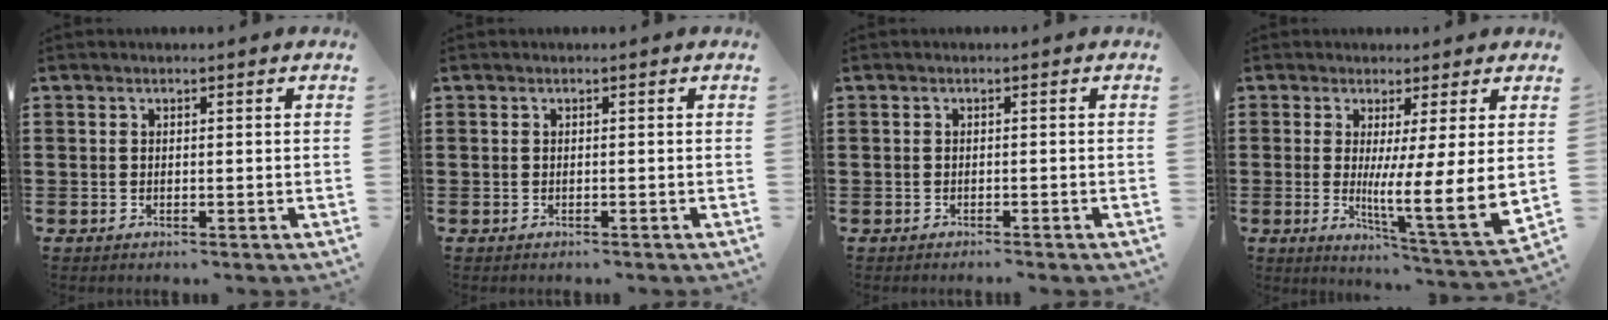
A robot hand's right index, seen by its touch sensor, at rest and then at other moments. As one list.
[{"total": 0.0}, {"total": 0.7, "force": [-0.7, 0.0, 0.1], "torque": [-0.003, -0.002, -0.013]}, {"total": 8.2, "force": [2.1, 0.3, 7.9], "torque": [-0.120, -0.047, 0.038]}]